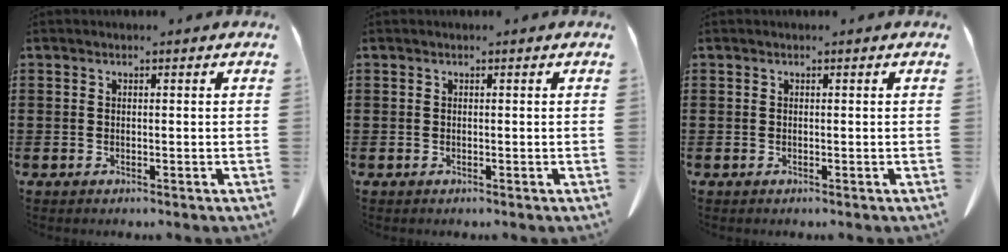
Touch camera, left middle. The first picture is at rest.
{"total": 0.0}
{"total": 0.0}